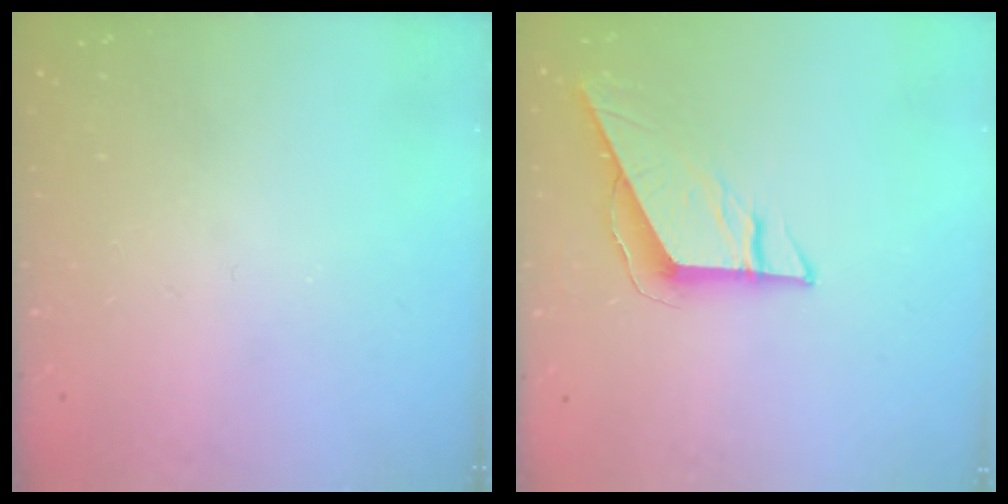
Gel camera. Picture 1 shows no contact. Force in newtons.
{"total": 8.1, "press": 8.1, "slide": 0.4}